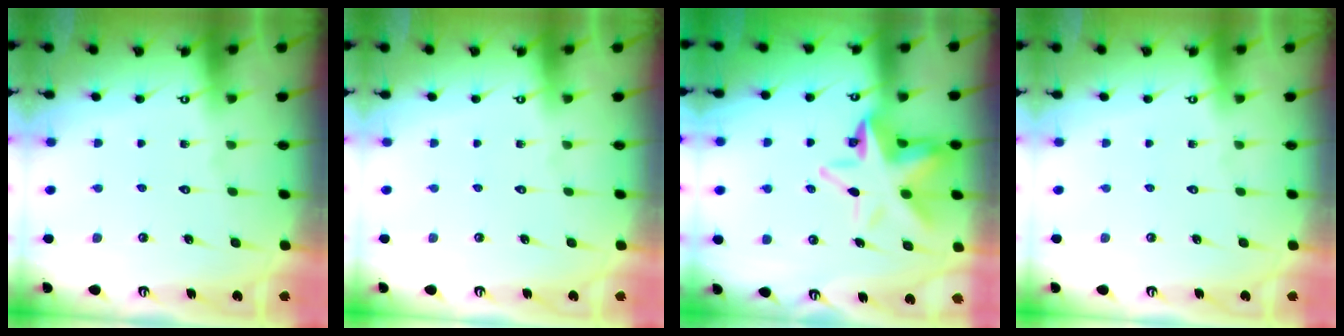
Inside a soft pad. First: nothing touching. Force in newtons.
{"total": 0.0}
{"total": 11.9, "press": 11.7, "slide": 1.9}
{"total": 0.0}